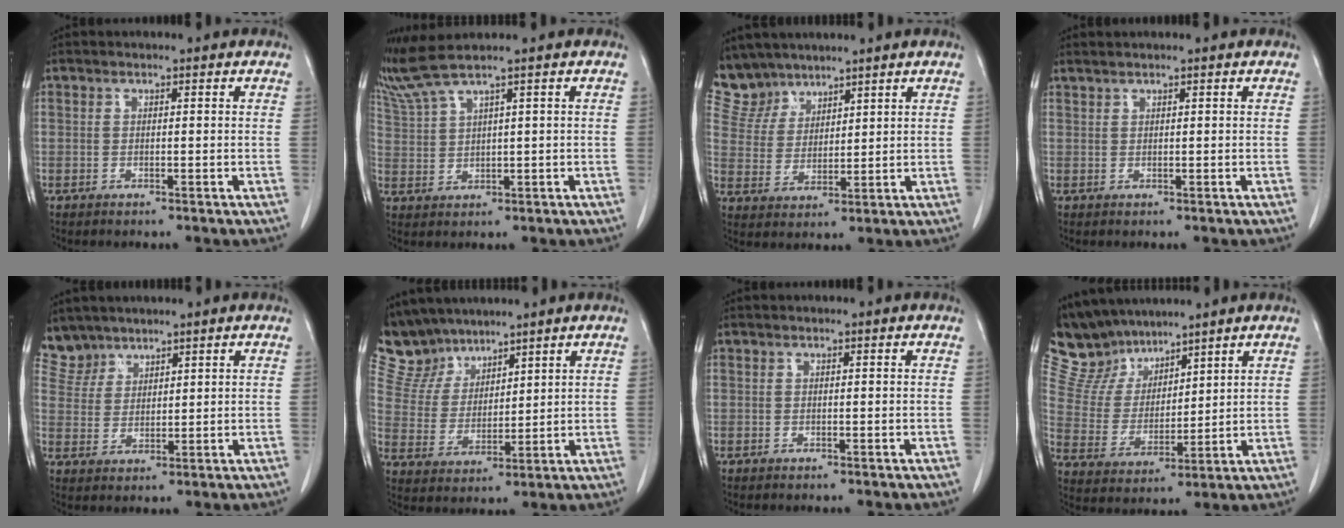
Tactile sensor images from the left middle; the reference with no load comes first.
{"total": 4.2, "force": [3.6, -1.5, 1.6], "torque": [-0.051, 0.006, 0.088]}
{"total": 6.1, "force": [5.6, 2.5, -0.2], "torque": [-0.002, 0.006, 0.126]}
{"total": 0.9, "force": [0.8, -0.1, 0.2], "torque": [-0.008, 0.006, 0.022]}
{"total": 4.5, "force": [4.0, 1.8, -0.7], "torque": [0.015, 0.005, 0.088]}
{"total": 8.1, "force": [7.4, 3.3, 0.4], "torque": [-0.021, 0.014, 0.160]}
{"total": 0.0}
{"total": 10.1, "force": [9.1, 4.0, 1.7], "torque": [-0.052, 0.021, 0.189]}